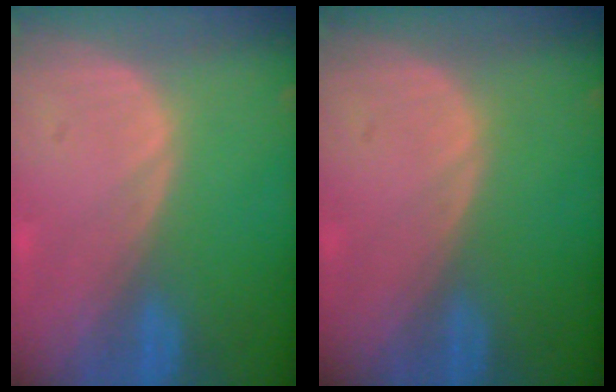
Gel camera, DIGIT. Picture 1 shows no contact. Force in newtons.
{"total": 0.0}